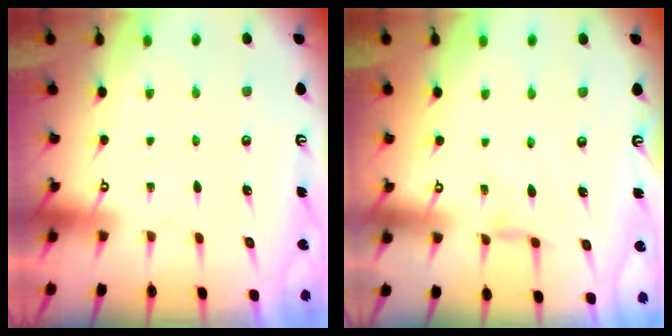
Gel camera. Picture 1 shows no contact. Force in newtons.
{"total": 2.5, "press": 2.5, "slide": 0.5}